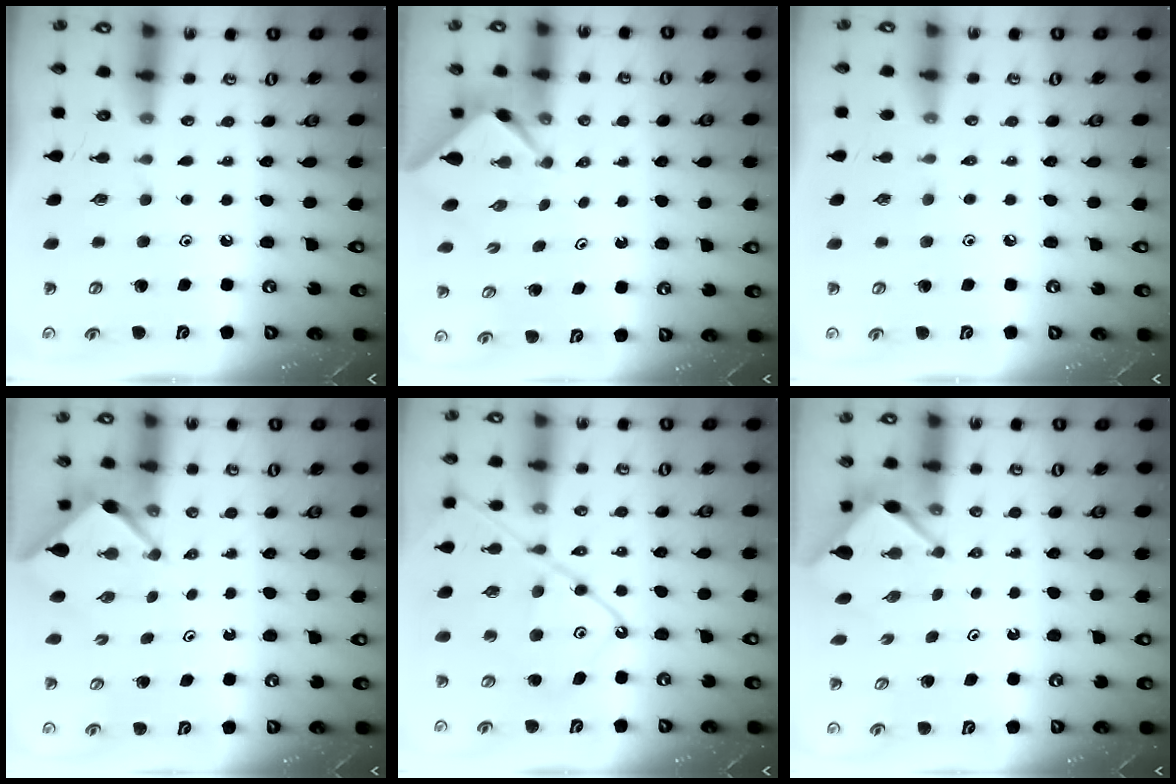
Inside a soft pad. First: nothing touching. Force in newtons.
{"total": 2.2, "press": 2.2, "slide": 0.2}
{"total": 3.4, "press": 3.3, "slide": 0.6}
{"total": 2.6, "press": 2.6, "slide": 0.3}
{"total": 13.3, "press": 13.3, "slide": 1.3}
{"total": 2.9, "press": 2.8, "slide": 0.3}